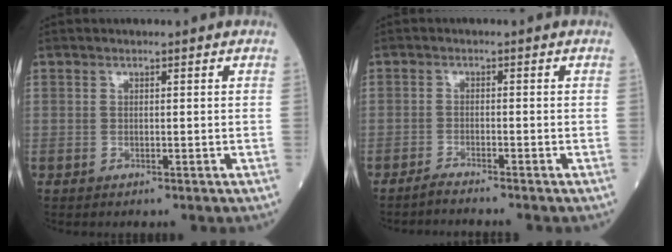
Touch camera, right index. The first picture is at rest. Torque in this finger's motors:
{"motor_torque": [-0.21, -0.32, 0.04, -0.02]}